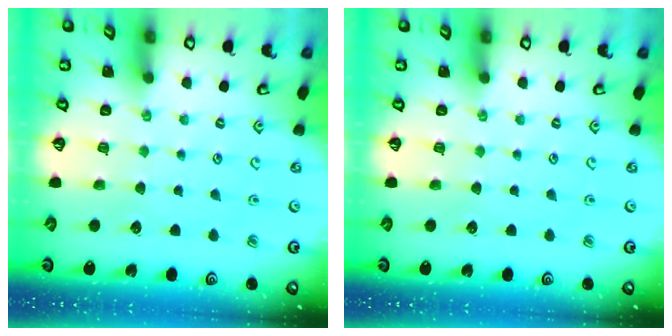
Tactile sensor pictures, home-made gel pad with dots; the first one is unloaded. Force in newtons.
{"total": 0.0}